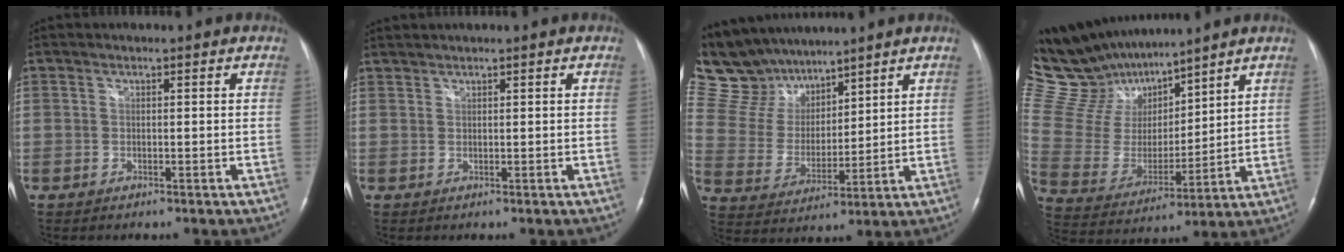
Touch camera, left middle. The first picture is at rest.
{"total": 1.1, "force": [1.1, -0.1, 0.0], "torque": [-0.006, 0.008, 0.029]}
{"total": 11.8, "force": [10.5, 4.8, 2.2], "torque": [-0.063, 0.025, 0.214]}
{"total": 16.2, "force": [14.8, 4.3, 5.0], "torque": [-0.110, 0.016, 0.292]}